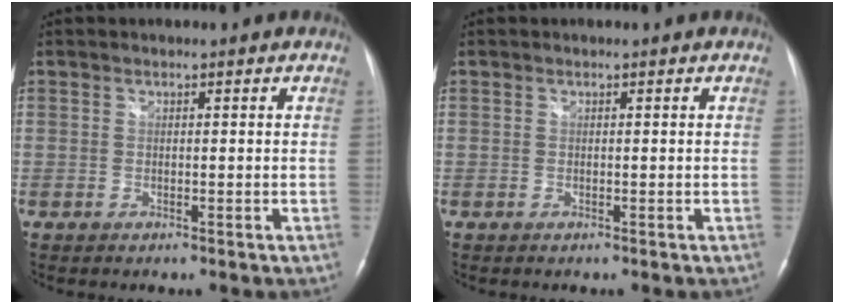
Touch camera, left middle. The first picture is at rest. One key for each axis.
{"total": 0.0}